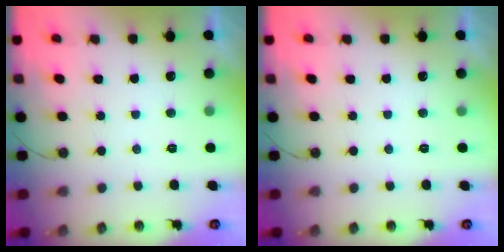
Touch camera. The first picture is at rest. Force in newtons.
{"total": 0.0}